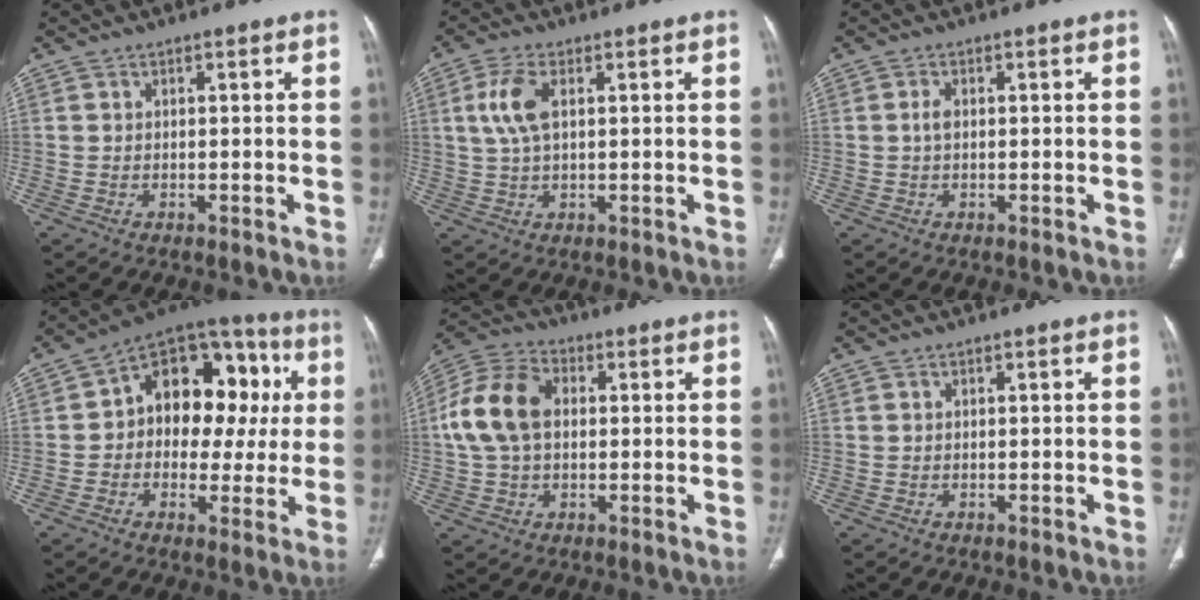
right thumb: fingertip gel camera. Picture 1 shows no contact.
{"total": 6.5, "force": [1.6, 3.1, 5.4], "torque": [-0.130, 0.006, 0.034]}
{"total": 1.4, "force": [0.0, 0.8, 1.2], "torque": [-0.024, 0.001, -0.001]}
{"total": 19.6, "force": [2.6, 13.1, 14.3], "torque": [-0.138, 0.042, 0.030]}
{"total": 12.6, "force": [1.3, 8.6, 9.1], "torque": [-0.182, 0.029, 0.018]}
{"total": 0.0}